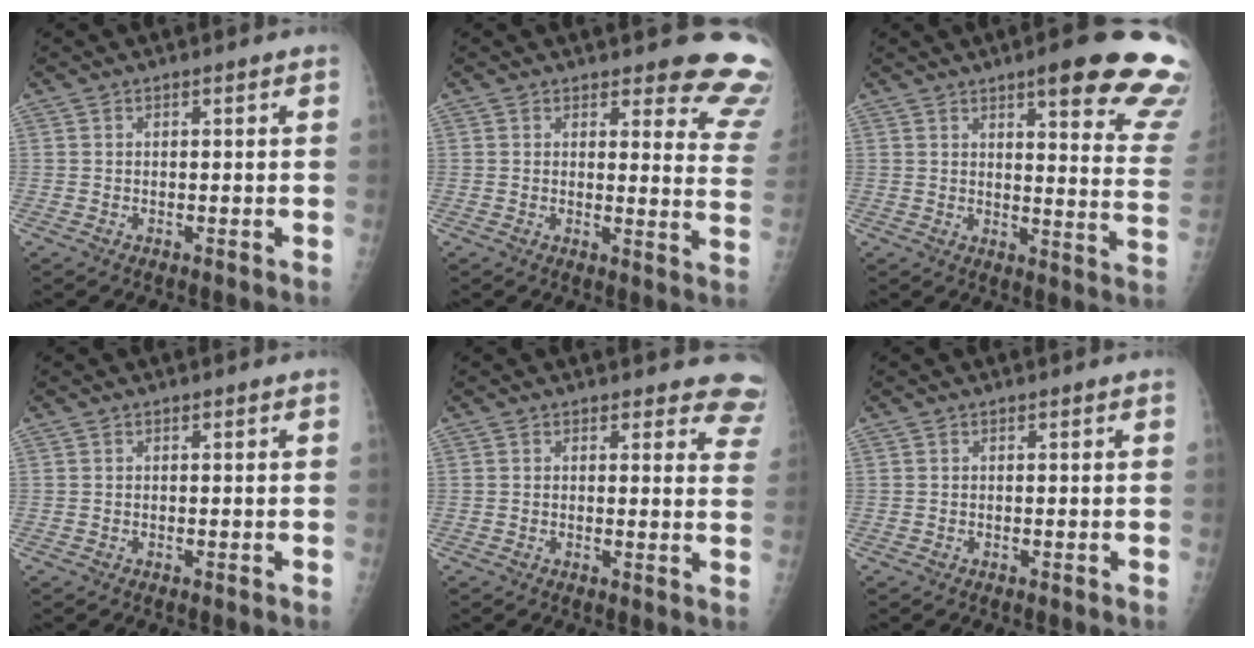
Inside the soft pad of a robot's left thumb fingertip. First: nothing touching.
{"total": 12.3, "force": [11.4, 3.2, 3.5], "torque": [0.009, -0.106, 0.096]}
{"total": 21.1, "force": [14.2, 4.3, 14.9], "torque": [-0.153, -0.065, 0.164]}
{"total": 0.0}
{"total": 8.0, "force": [7.4, 3.0, 1.1], "torque": [0.041, -0.036, 0.044]}
{"total": 0.0}